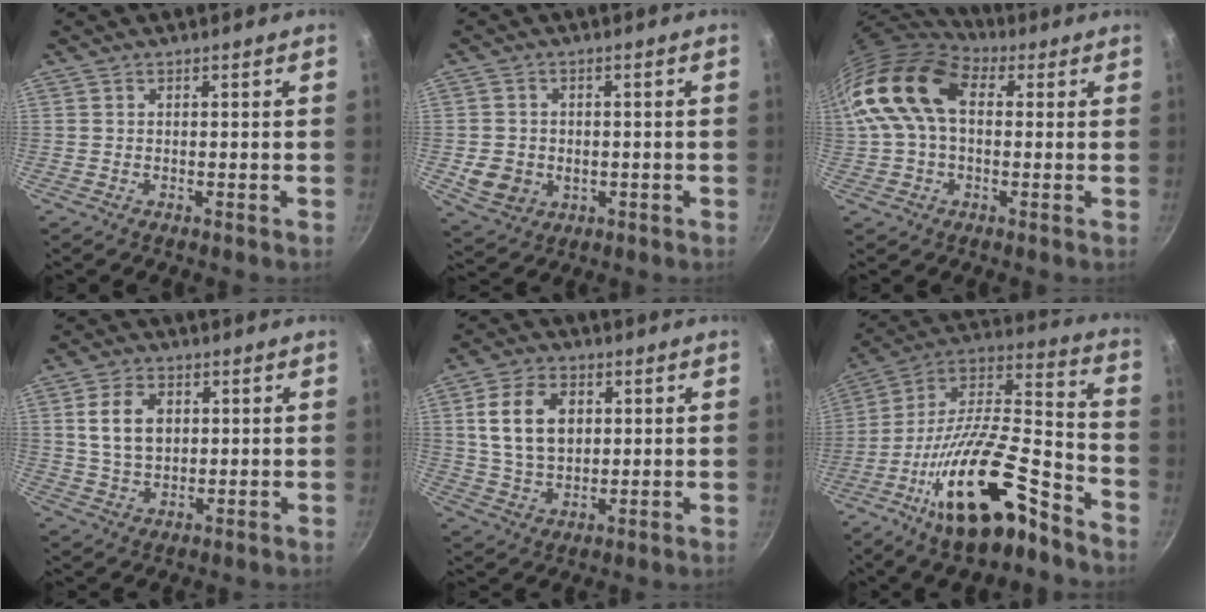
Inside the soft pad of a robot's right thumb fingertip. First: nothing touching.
{"total": 7.2, "force": [-1.1, 6.2, 3.5], "torque": [-0.056, 0.006, -0.008]}
{"total": 15.9, "force": [2.8, 10.3, 11.8], "torque": [-0.213, 0.023, 0.035]}
{"total": 8.5, "force": [2.0, 5.9, 5.8], "torque": [-0.093, -0.003, 0.037]}
{"total": 12.1, "force": [2.7, 8.4, 8.4], "torque": [-0.135, -0.004, 0.052]}
{"total": 25.3, "force": [-13.8, 9.1, 19.2], "torque": [-0.294, 0.077, -0.242]}